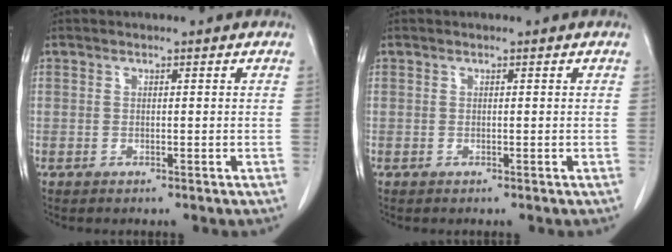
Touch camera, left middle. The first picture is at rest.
{"total": 0.0}